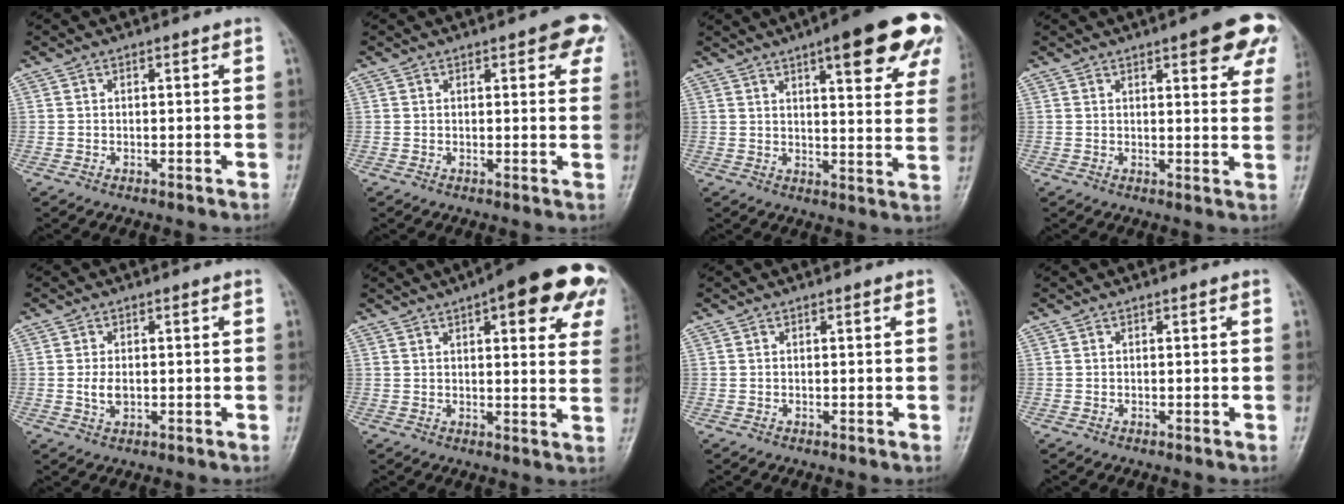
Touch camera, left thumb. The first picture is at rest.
{"total": 6.8, "force": [3.3, 2.5, 5.3], "torque": [-0.033, -0.005, 0.029]}
{"total": 20.1, "force": [10.8, 5.3, 16.0], "torque": [-0.180, -0.028, 0.132]}
{"total": 11.0, "force": [5.7, 3.5, 8.7], "torque": [-0.066, -0.016, 0.062]}
{"total": 2.5, "force": [-0.2, 1.6, 1.9], "torque": [-0.037, 0.000, -0.003]}
{"total": 19.3, "force": [9.4, 6.4, 15.6], "torque": [-0.171, -0.008, 0.106]}
{"total": 0.0}
{"total": 0.0}